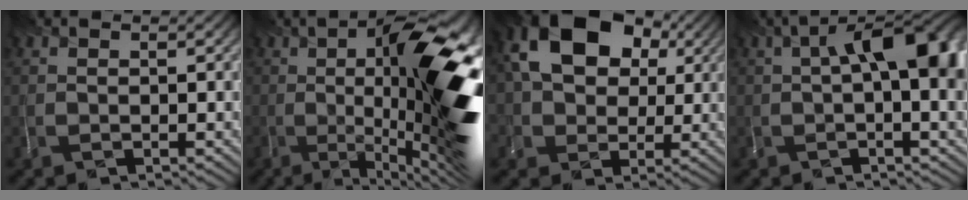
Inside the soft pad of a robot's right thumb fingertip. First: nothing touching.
{"total": 17.2, "force": [-0.8, 4.7, 16.6], "torque": [-0.220, -0.006, 0.003]}
{"total": 15.1, "force": [4.7, 10.9, 9.3], "torque": [-0.177, 0.030, 0.079]}
{"total": 10.0, "force": [1.3, 4.0, 9.0], "torque": [-0.118, 0.003, 0.024]}